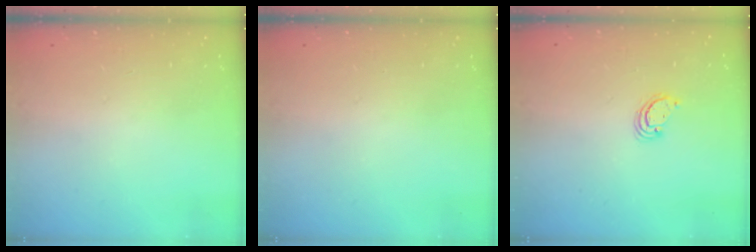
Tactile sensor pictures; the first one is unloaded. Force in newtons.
{"total": 0.0}
{"total": 2.6, "press": 2.6, "slide": 0.3}